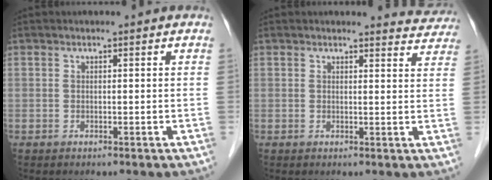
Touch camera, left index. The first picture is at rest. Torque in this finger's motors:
{"motor_torque": [0.89, -1.06, 0.13, 0.00]}